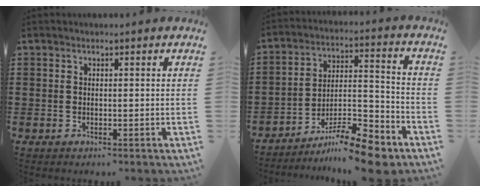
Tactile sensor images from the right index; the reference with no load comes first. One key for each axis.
{"total": 11.1, "fx": -9.1, "fy": 2.2, "fz": 6.1, "tx": -0.088, "ty": 0.035, "tz": -0.169}